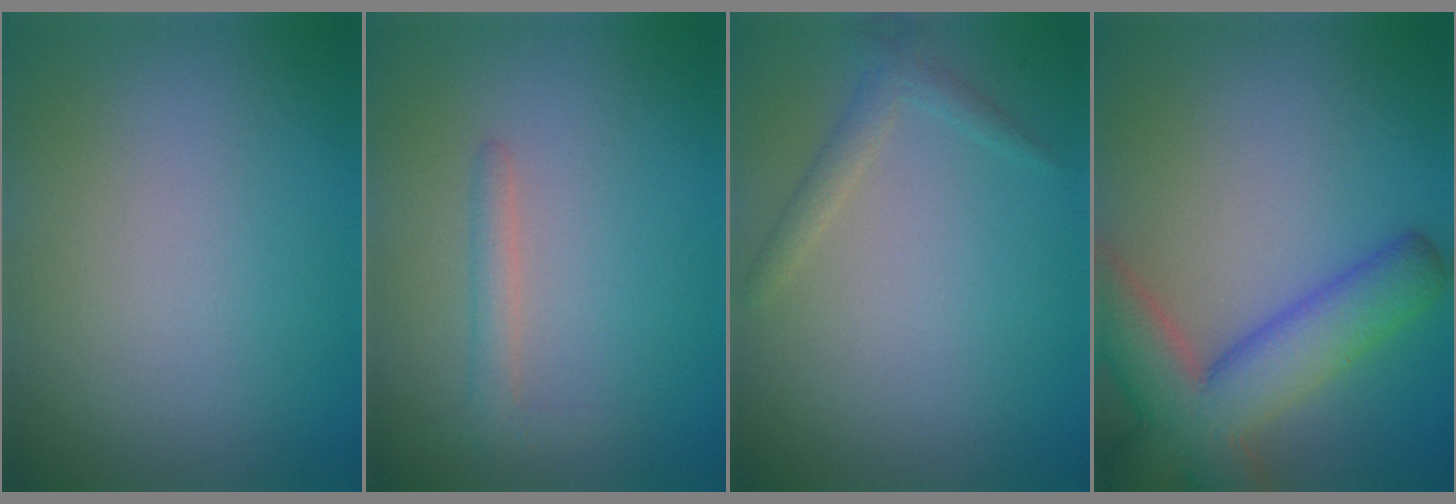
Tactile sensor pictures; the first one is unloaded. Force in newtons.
{"total": 1.5, "press": 1.5, "slide": 0.2}
{"total": 1.5, "press": 1.5, "slide": 0.1}
{"total": 8.2, "press": 8.2, "slide": 0.5}